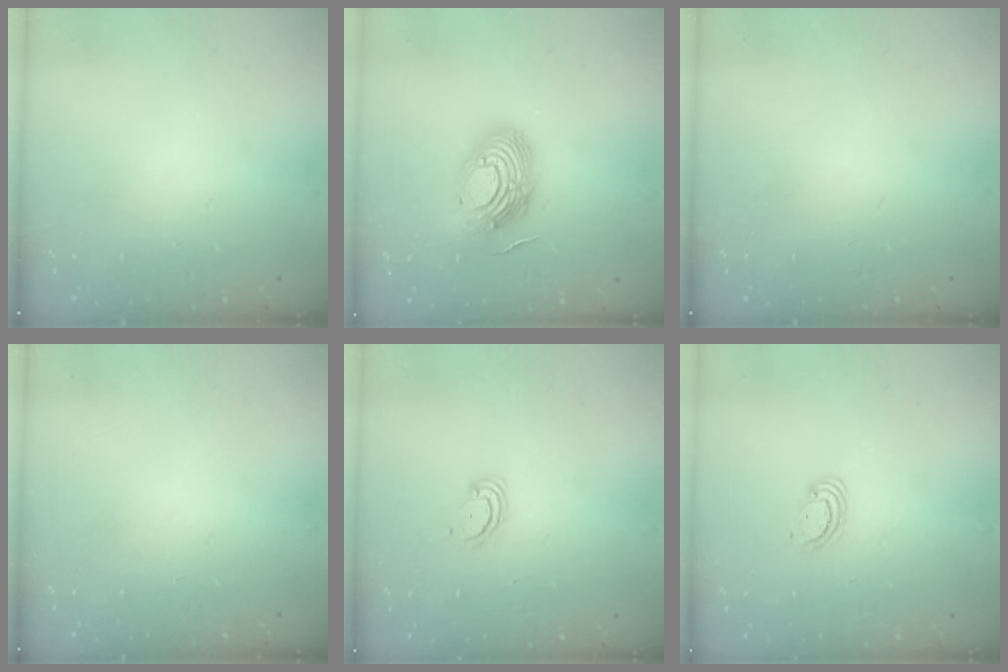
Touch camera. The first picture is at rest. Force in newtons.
{"total": 14.7, "press": 14.6, "slide": 1.2}
{"total": 0.0}
{"total": 0.0}
{"total": 3.3, "press": 3.3, "slide": 0.4}
{"total": 2.5, "press": 2.5, "slide": 0.3}